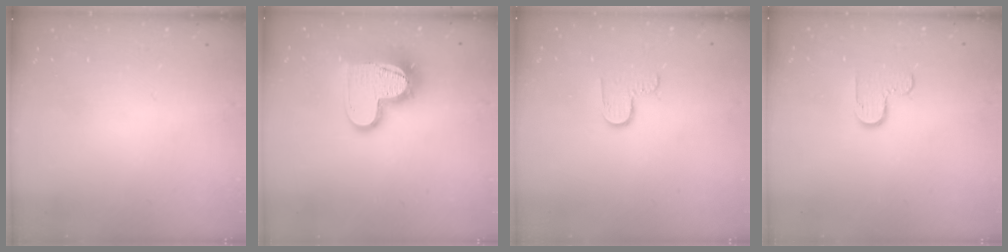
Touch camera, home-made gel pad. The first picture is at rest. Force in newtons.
{"total": 14.7, "press": 14.6, "slide": 1.1}
{"total": 5.1, "press": 5.0, "slide": 0.5}
{"total": 5.1, "press": 5.0, "slide": 0.5}